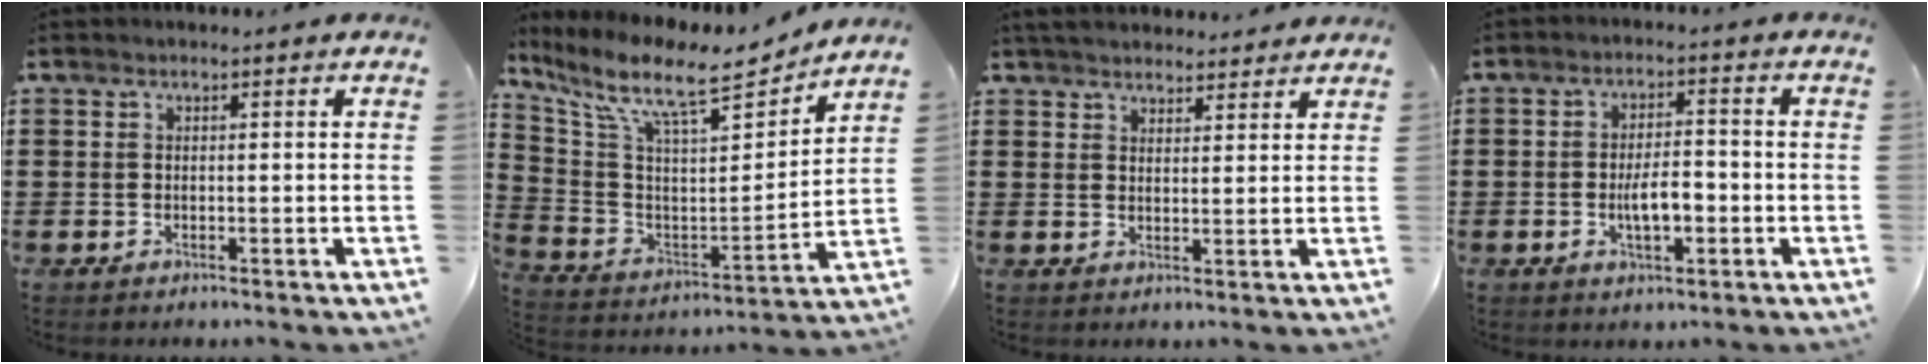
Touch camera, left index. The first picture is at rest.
{"total": 11.2, "force": [8.9, 2.3, 6.5], "torque": [-0.154, -0.055, 0.146]}
{"total": 3.7, "force": [3.6, 0.8, 0.4], "torque": [-0.019, -0.004, 0.069]}
{"total": 5.2, "force": [-1.2, 2.1, 4.6], "torque": [-0.087, 0.005, -0.024]}